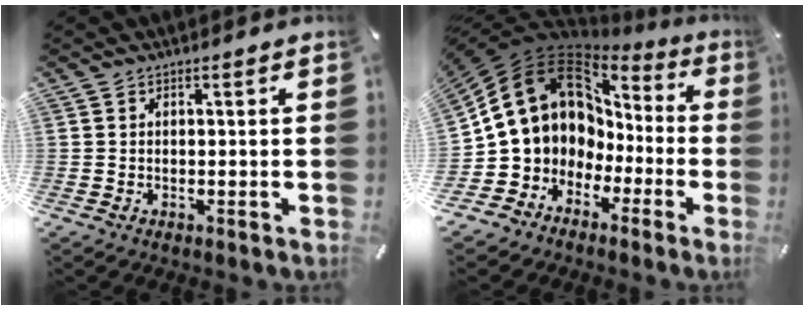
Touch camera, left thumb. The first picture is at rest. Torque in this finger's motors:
{"motor_torque": [0.22, 3.46, 1.68, 0.19, 0.75]}